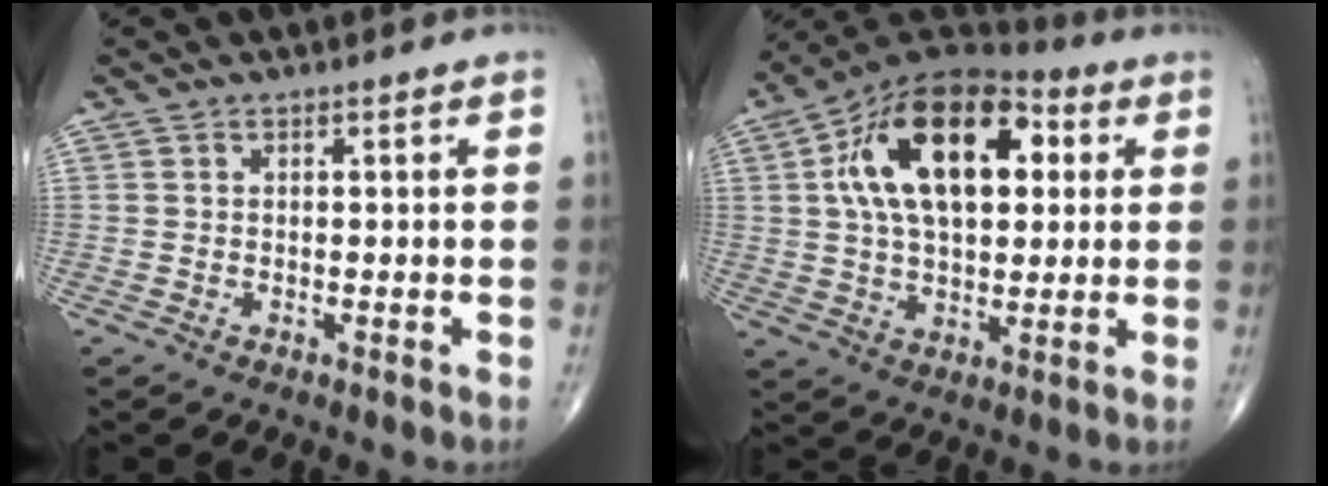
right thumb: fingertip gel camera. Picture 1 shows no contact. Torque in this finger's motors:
{"motor_torque": [-1.13, 1.92, 1.82, 0.58, 0.27]}